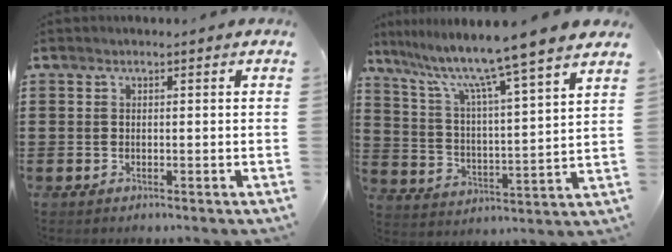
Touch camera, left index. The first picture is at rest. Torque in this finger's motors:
{"motor_torque": [2.14, 0.00, 1.05, 0.21]}